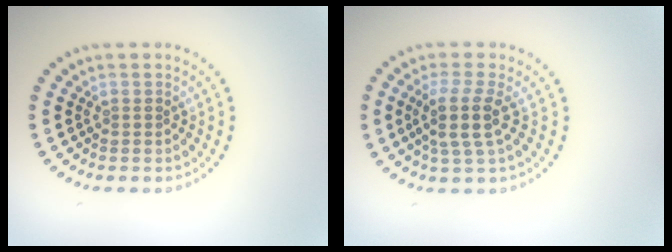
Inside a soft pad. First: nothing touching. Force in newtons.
{"total": 3.3, "press": 2.7, "slide": 1.9}